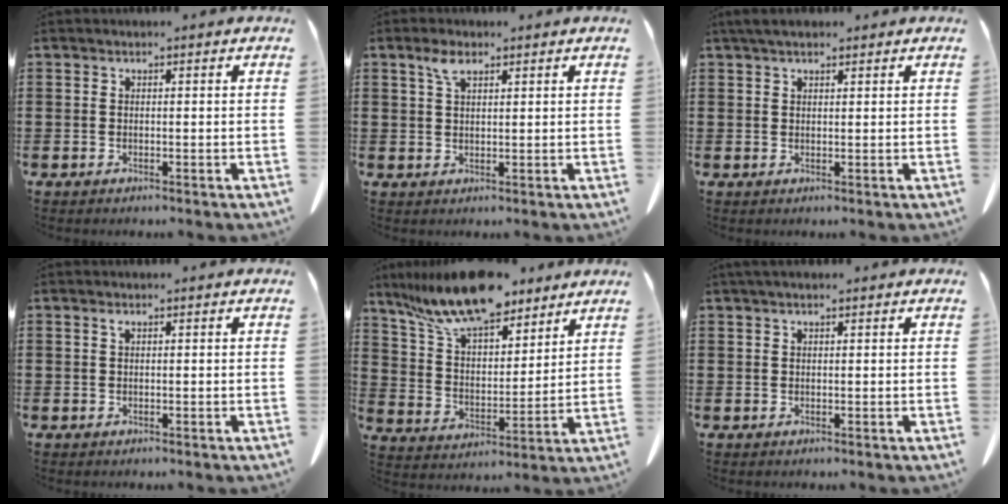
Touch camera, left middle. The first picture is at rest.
{"total": 3.1, "force": [1.9, 1.3, 2.1], "torque": [-0.048, 0.007, 0.034]}
{"total": 2.7, "force": [1.9, 0.9, 1.6], "torque": [-0.037, 0.007, 0.036]}
{"total": 0.6, "force": [0.2, 0.3, 0.4], "torque": [-0.011, 0.001, 0.005]}
{"total": 12.7, "force": [10.3, 3.6, 6.5], "torque": [-0.152, -0.034, 0.187]}
{"total": 1.0, "force": [0.5, 0.4, 0.8], "torque": [-0.016, 0.004, 0.008]}